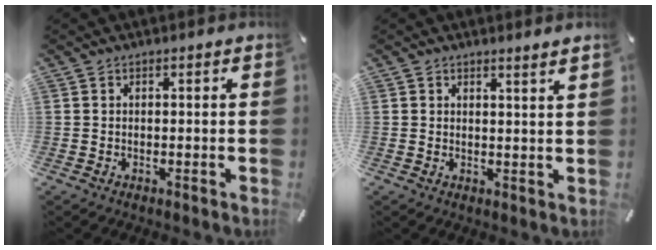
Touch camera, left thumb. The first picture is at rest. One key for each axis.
{"total": 1.6, "fx": 1.5, "fy": -0.3, "fz": 0.4, "tx": -0.008, "ty": -0.006, "tz": 0.028}